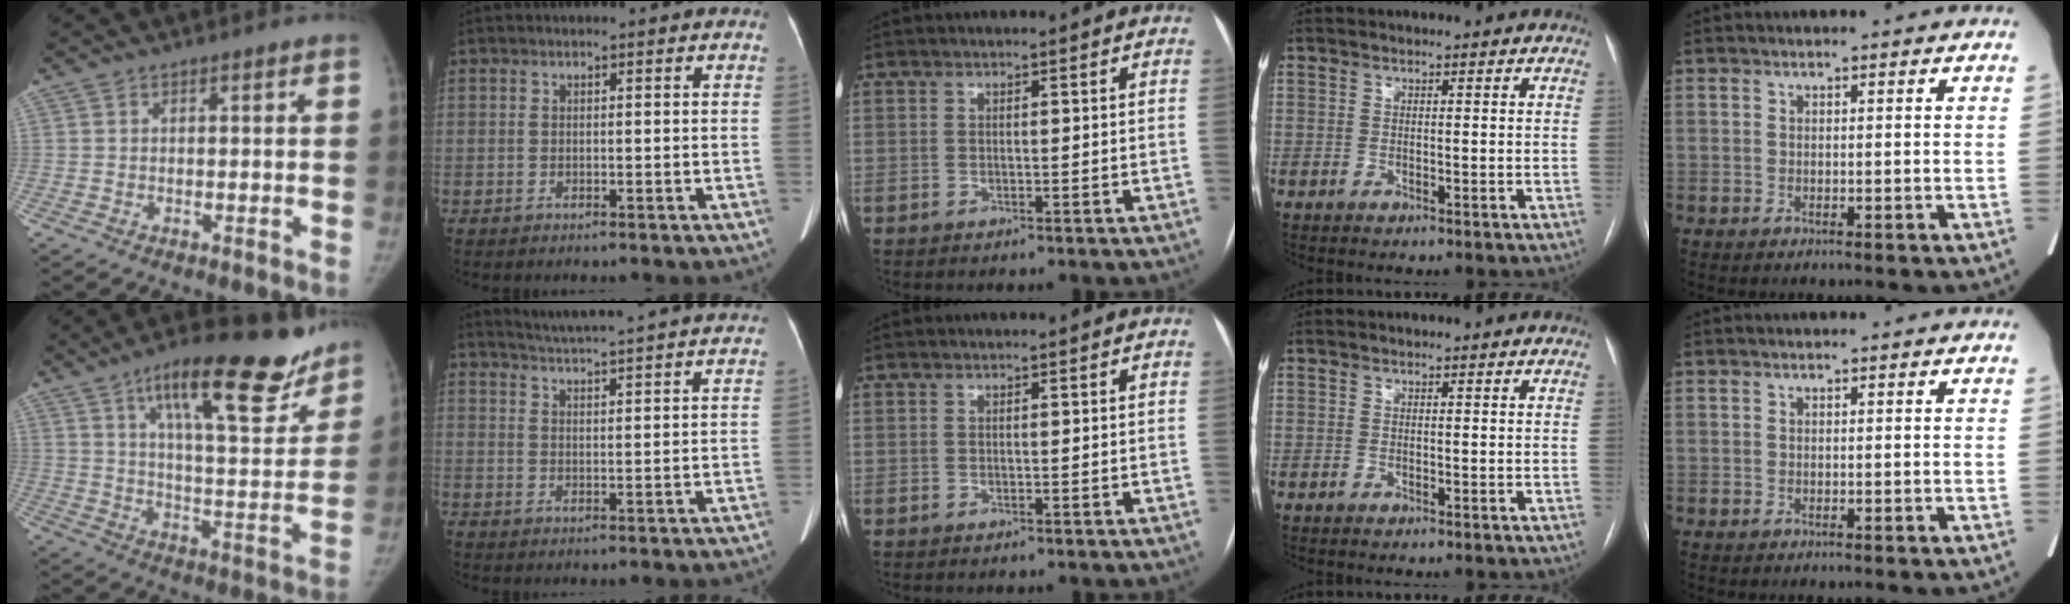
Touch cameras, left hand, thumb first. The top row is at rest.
{"thumb": {"total": 22.2, "force": [14.6, 7.0, 15.2], "torque": [-0.178, -0.058, 0.222]}, "index": {"total": 18.2, "force": [17.1, -0.3, 6.1], "torque": [-0.103, -0.014, 0.220]}}